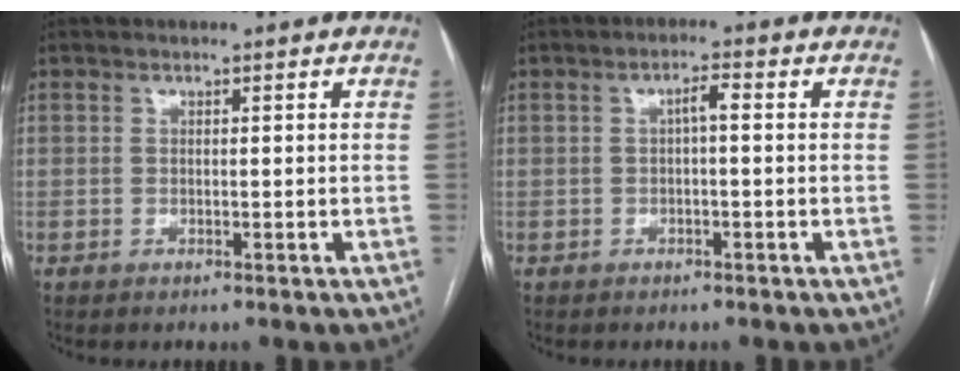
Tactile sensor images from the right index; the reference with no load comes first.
{"total": 2.1, "force": [0.1, 0.4, 2.0], "torque": [-0.034, 0.007, 0.001]}